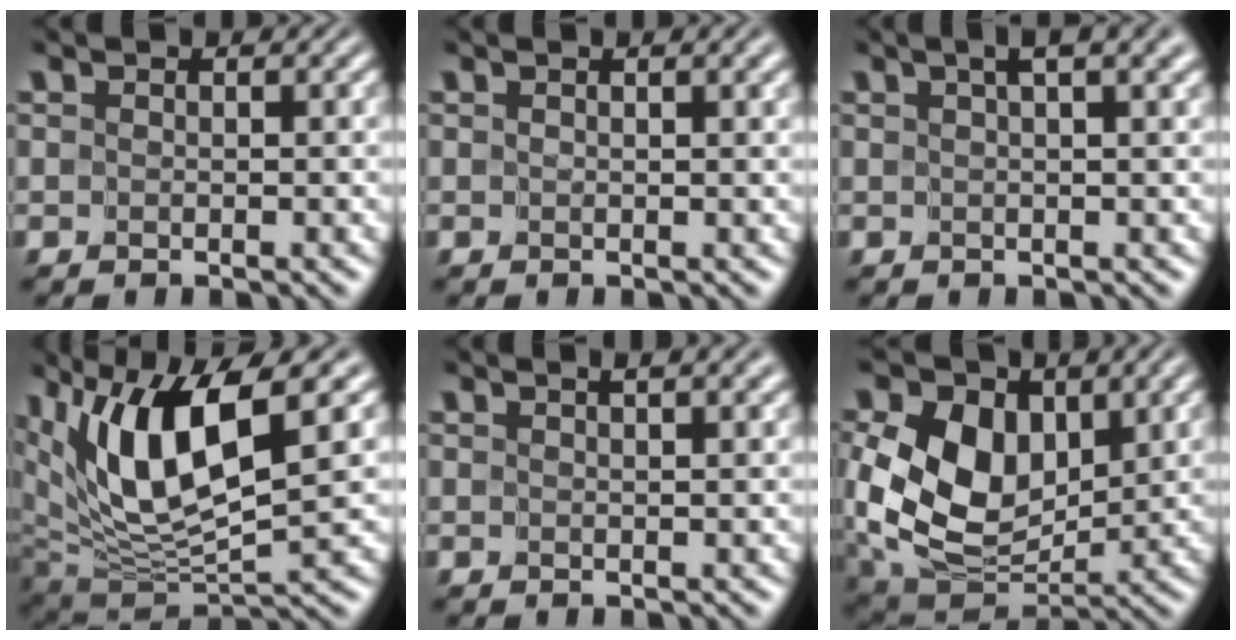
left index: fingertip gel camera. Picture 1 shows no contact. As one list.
[{"total": 2.8, "force": [1.5, 0.9, 2.2], "torque": [-0.019, 0.003, 0.010]}, {"total": 4.2, "force": [2.6, 1.1, 3.1], "torque": [-0.035, 0.007, 0.026]}, {"total": 9.4, "force": [3.3, 3.4, 8.2], "torque": [-0.151, -0.009, 0.060]}, {"total": 4.4, "force": [2.8, 1.8, 2.9], "torque": [-0.013, 0.019, 0.014]}, {"total": 11.1, "force": [2.1, 7.7, 7.6], "torque": [-0.173, -0.014, 0.041]}]